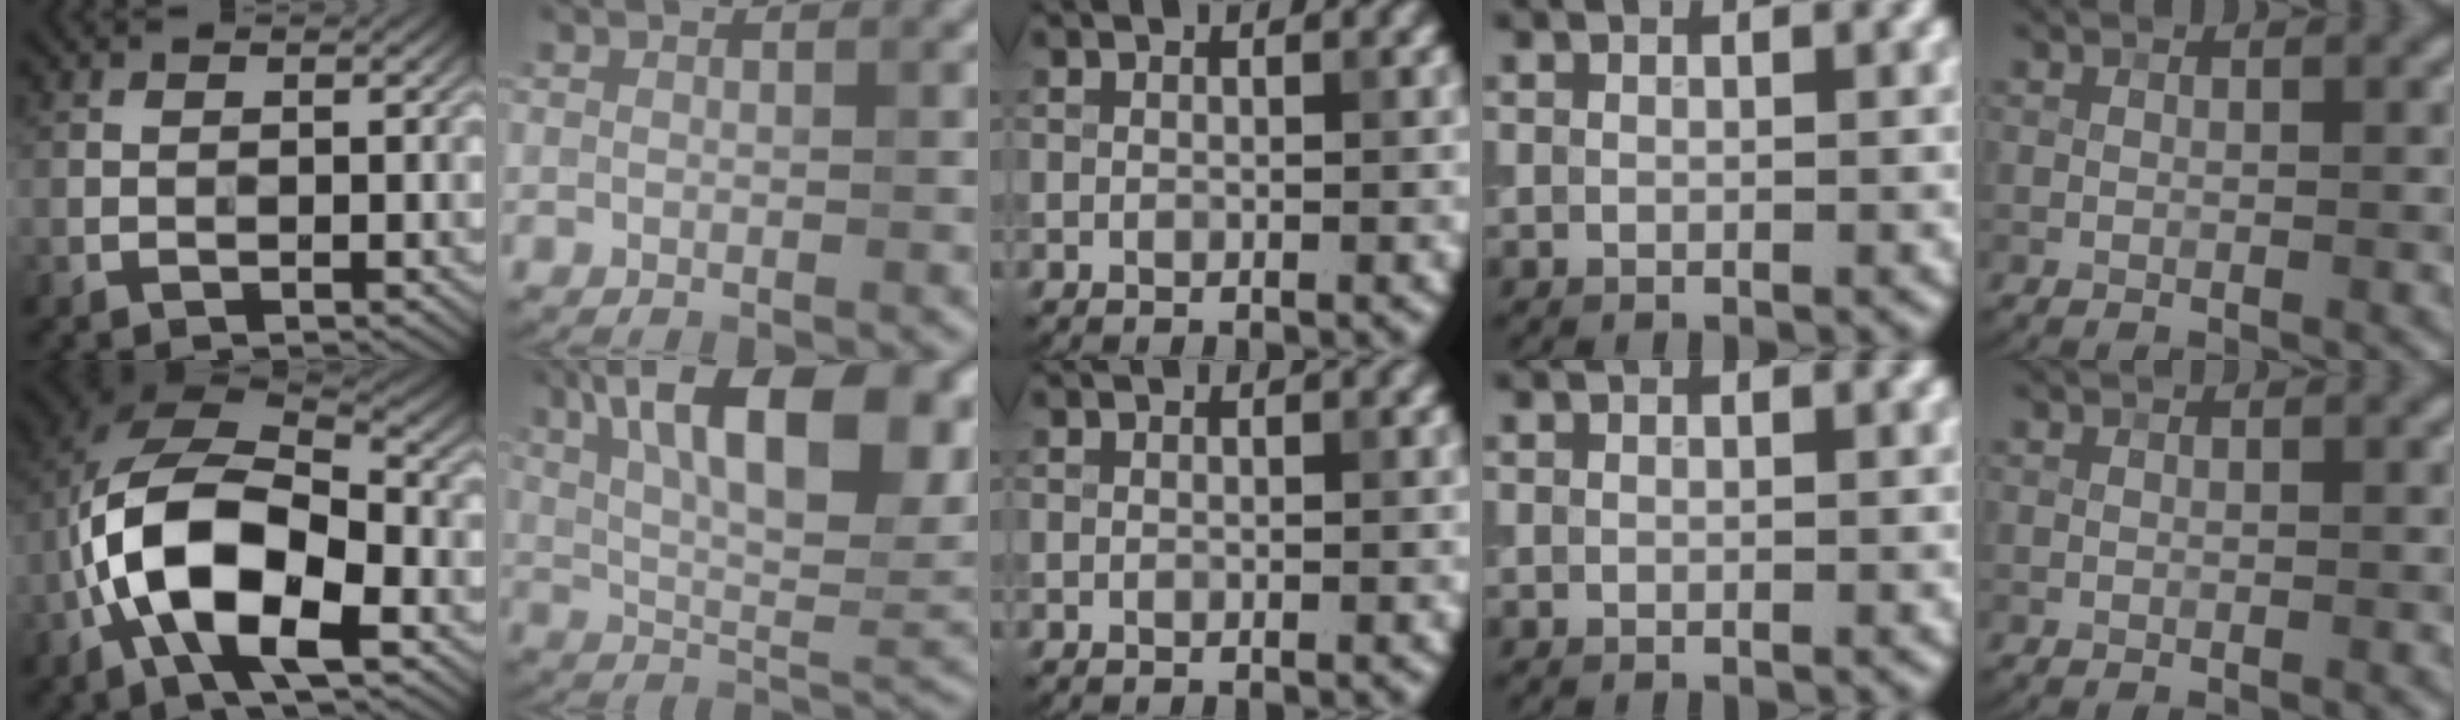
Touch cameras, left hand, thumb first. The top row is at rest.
{"thumb": {"total": 14.0, "force": [-4.0, 6.8, 11.5], "torque": [-0.228, 0.001, -0.084]}, "index": {"total": 16.7, "force": [6.7, 6.6, 13.9], "torque": [-0.218, 0.025, 0.104]}}